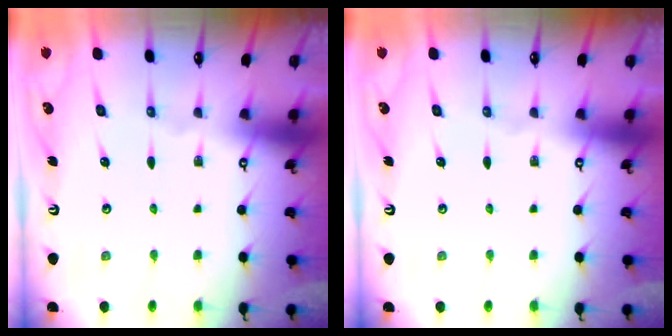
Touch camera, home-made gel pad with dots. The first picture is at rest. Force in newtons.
{"total": 0.6, "press": 0.6, "slide": 0.1}